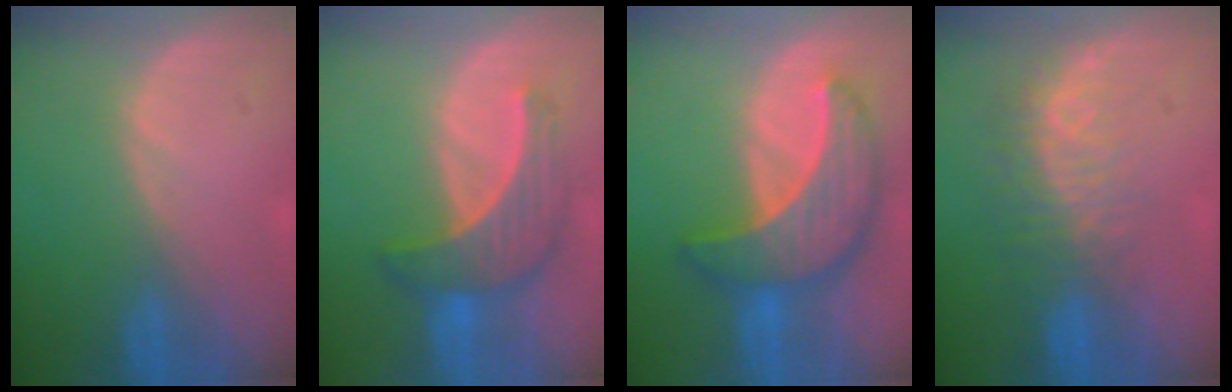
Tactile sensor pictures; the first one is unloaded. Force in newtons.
{"total": 6.9, "press": 6.8, "slide": 1.2}
{"total": 10.0, "press": 10.0, "slide": 0.6}
{"total": 8.3, "press": 7.1, "slide": 4.4}